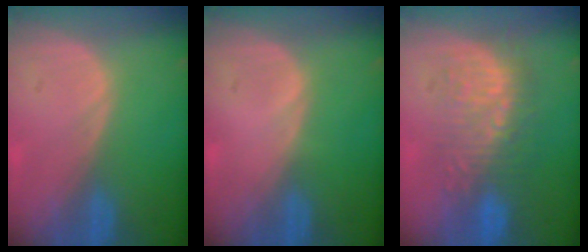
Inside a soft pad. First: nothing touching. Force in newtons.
{"total": 0.0}
{"total": 8.9, "press": 8.7, "slide": 1.9}